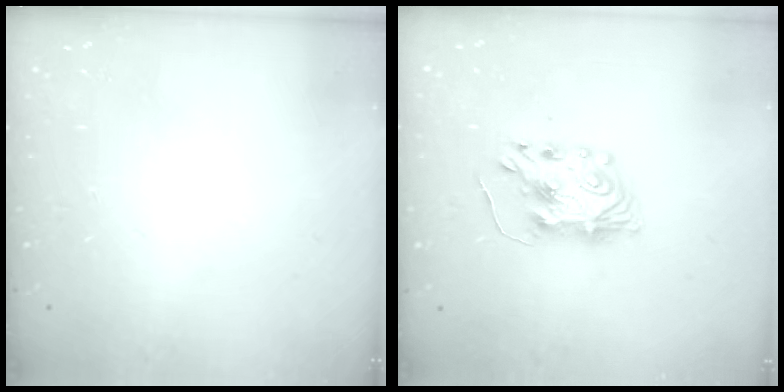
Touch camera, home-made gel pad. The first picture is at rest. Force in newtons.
{"total": 8.1, "press": 8.1, "slide": 0.5}